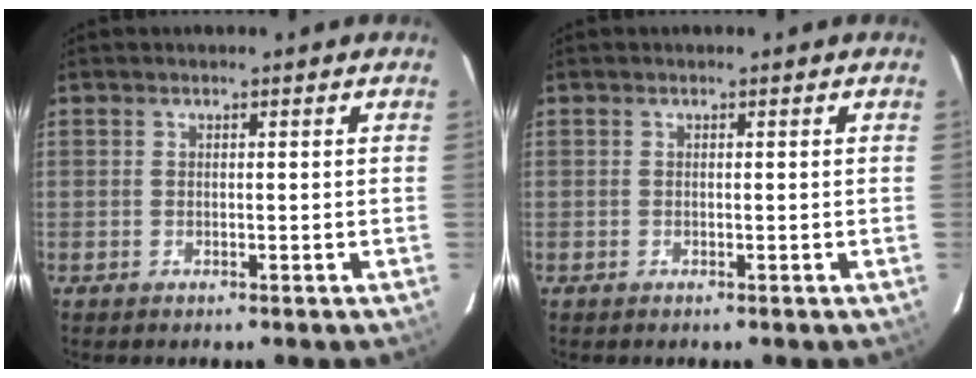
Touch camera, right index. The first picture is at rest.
{"total": 0.0}